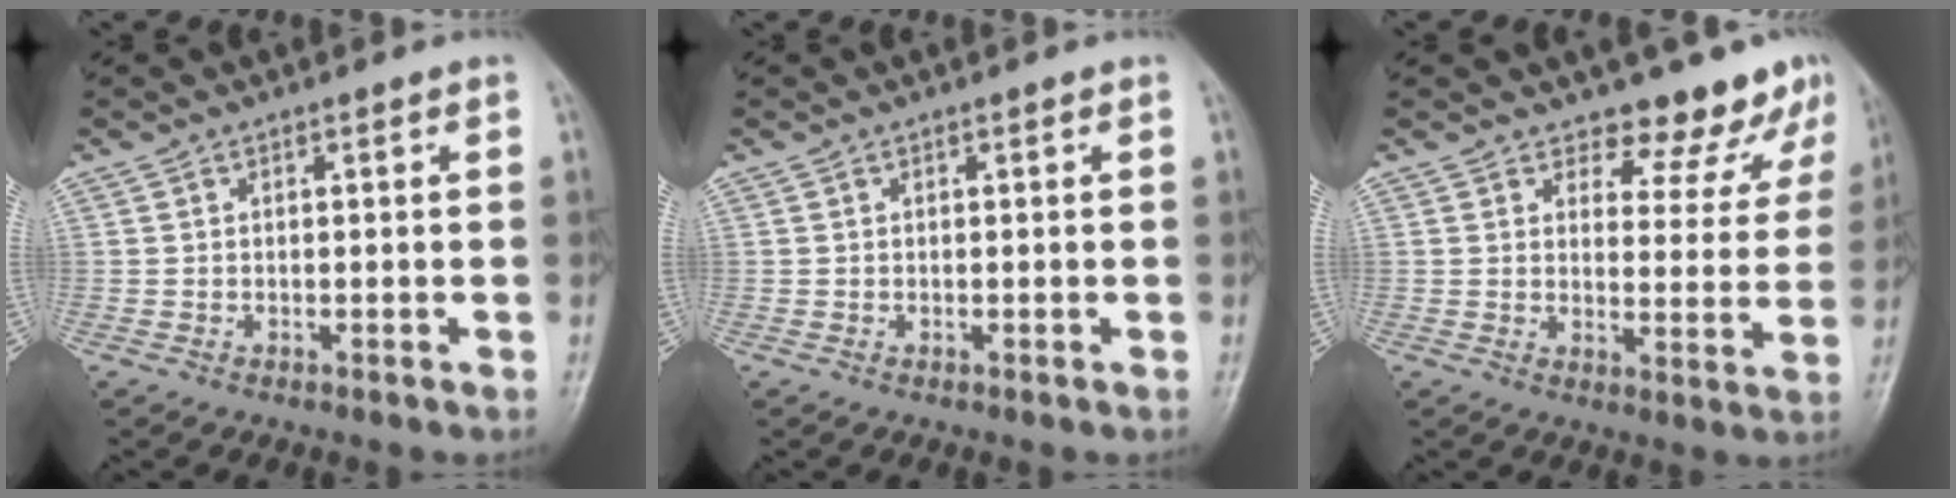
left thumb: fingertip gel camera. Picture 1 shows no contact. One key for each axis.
{"total": 0.0}
{"total": 8.9, "fx": 8.0, "fy": 3.6, "fz": 1.7, "tx": 0.016, "ty": -0.063, "tz": 0.091}